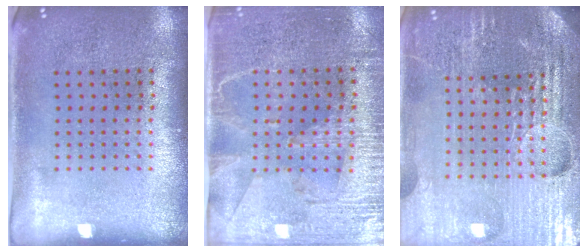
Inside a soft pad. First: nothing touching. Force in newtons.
{"total": 3.1, "press": 2.8, "slide": 1.1}
{"total": 5.6, "press": 5.1, "slide": 2.4}